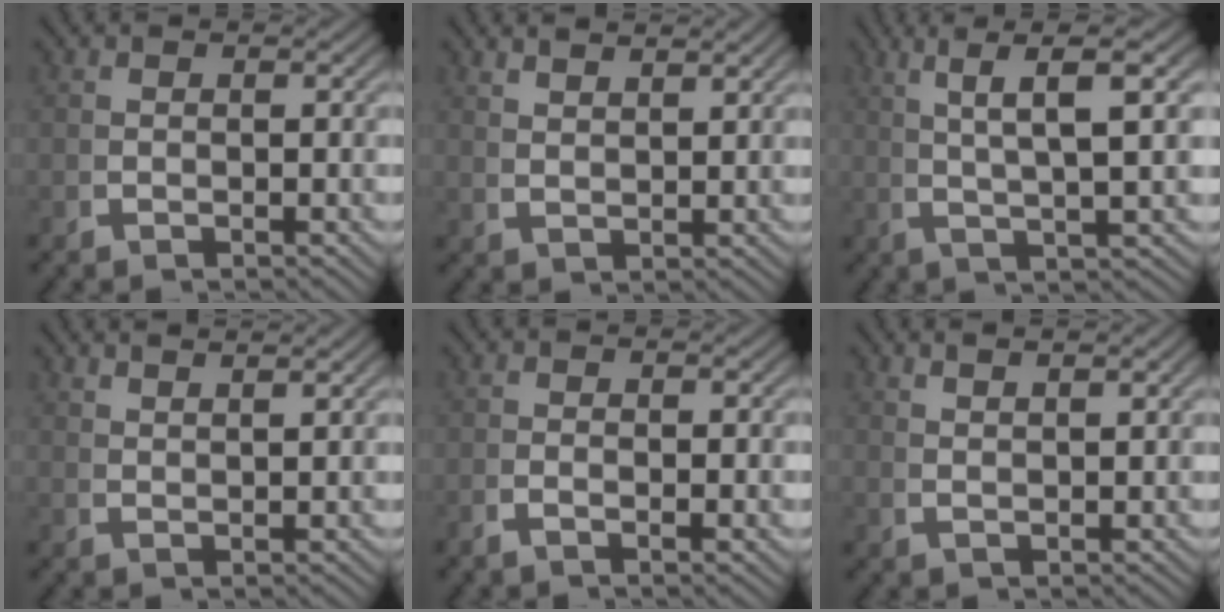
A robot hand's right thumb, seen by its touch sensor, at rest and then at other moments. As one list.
[{"total": 2.8, "force": [2.7, -0.2, 0.6], "torque": [-0.002, 0.009, 0.058]}, {"total": 8.1, "force": [3.8, 1.7, 6.9], "torque": [-0.100, 0.024, 0.057]}, {"total": 2.9, "force": [2.8, -0.4, 0.7], "torque": [-0.004, 0.010, 0.054]}, {"total": 0.9, "force": [-0.4, 0.0, 0.8], "torque": [-0.013, -0.001, -0.009]}, {"total": 2.2, "force": [2.1, -0.3, 0.8], "torque": [-0.009, 0.009, 0.043]}]